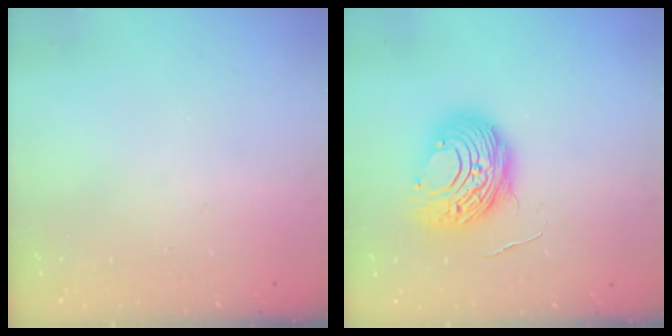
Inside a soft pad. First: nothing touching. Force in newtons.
{"total": 12.0, "press": 12.0, "slide": 0.9}